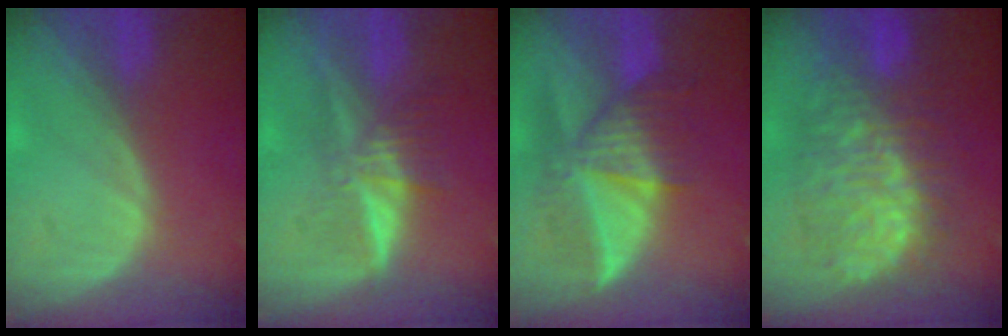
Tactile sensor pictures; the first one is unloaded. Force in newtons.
{"total": 5.9, "press": 5.6, "slide": 2.0}
{"total": 8.4, "press": 7.9, "slide": 2.9}
{"total": 12.2, "press": 12.1, "slide": 1.3}